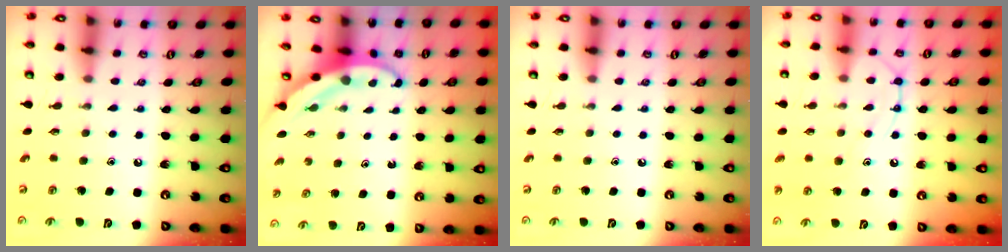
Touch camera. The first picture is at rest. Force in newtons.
{"total": 3.7, "press": 3.7, "slide": 0.5}
{"total": 0.0}
{"total": 13.1, "press": 13.0, "slide": 1.2}